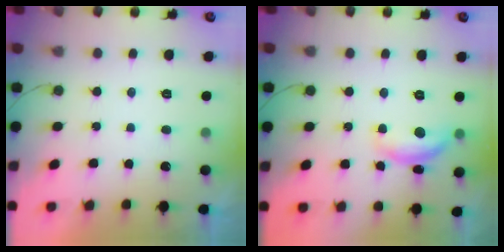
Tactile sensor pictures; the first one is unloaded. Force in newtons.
{"total": 9.9, "press": 9.9, "slide": 0.6}